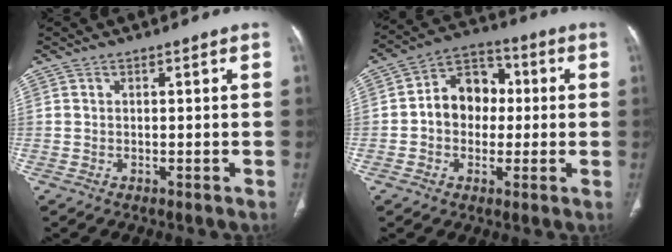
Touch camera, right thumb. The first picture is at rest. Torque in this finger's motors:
{"motor_torque": [0.76, 1.52, 0.94, -0.10, 0.03]}